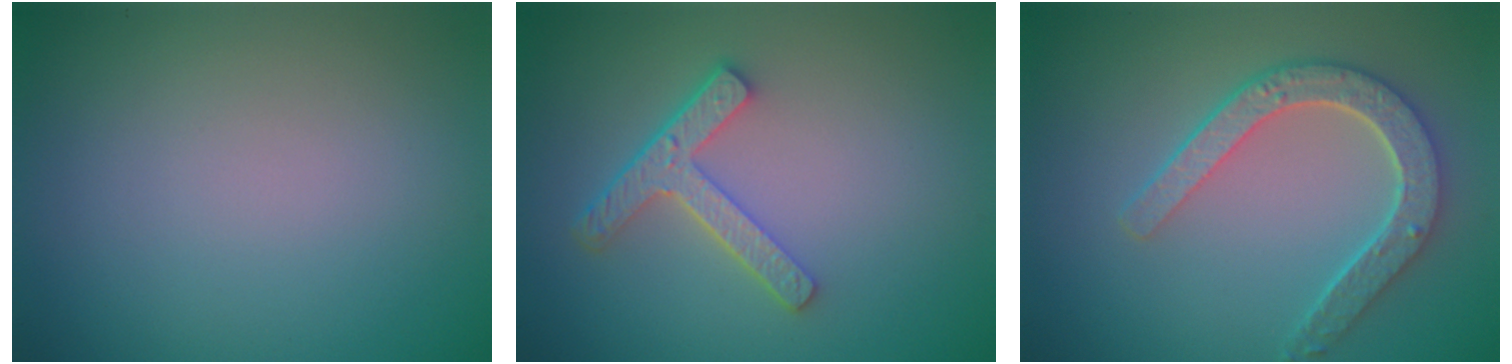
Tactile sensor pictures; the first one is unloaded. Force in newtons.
{"total": 3.9, "press": 3.0, "slide": 2.5}
{"total": 4.7, "press": 3.7, "slide": 2.8}